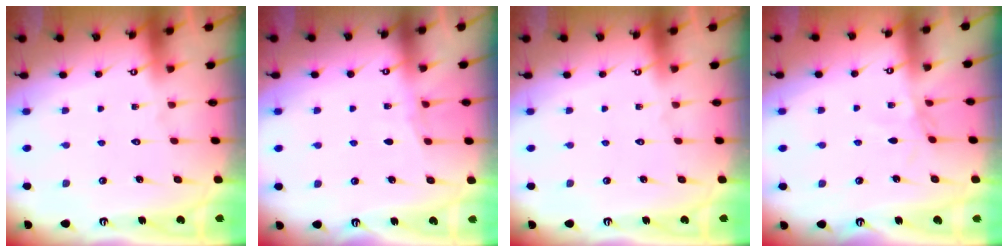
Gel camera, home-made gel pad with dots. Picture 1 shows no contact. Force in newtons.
{"total": 3.7, "press": 3.7, "slide": 0.6}
{"total": 0.0}
{"total": 1.5, "press": 1.5, "slide": 0.4}